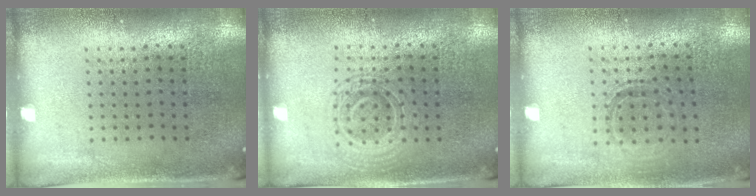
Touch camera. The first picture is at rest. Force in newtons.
{"total": 1.4, "press": 1.3, "slide": 0.3}
{"total": 1.0, "press": 0.9, "slide": 0.4}